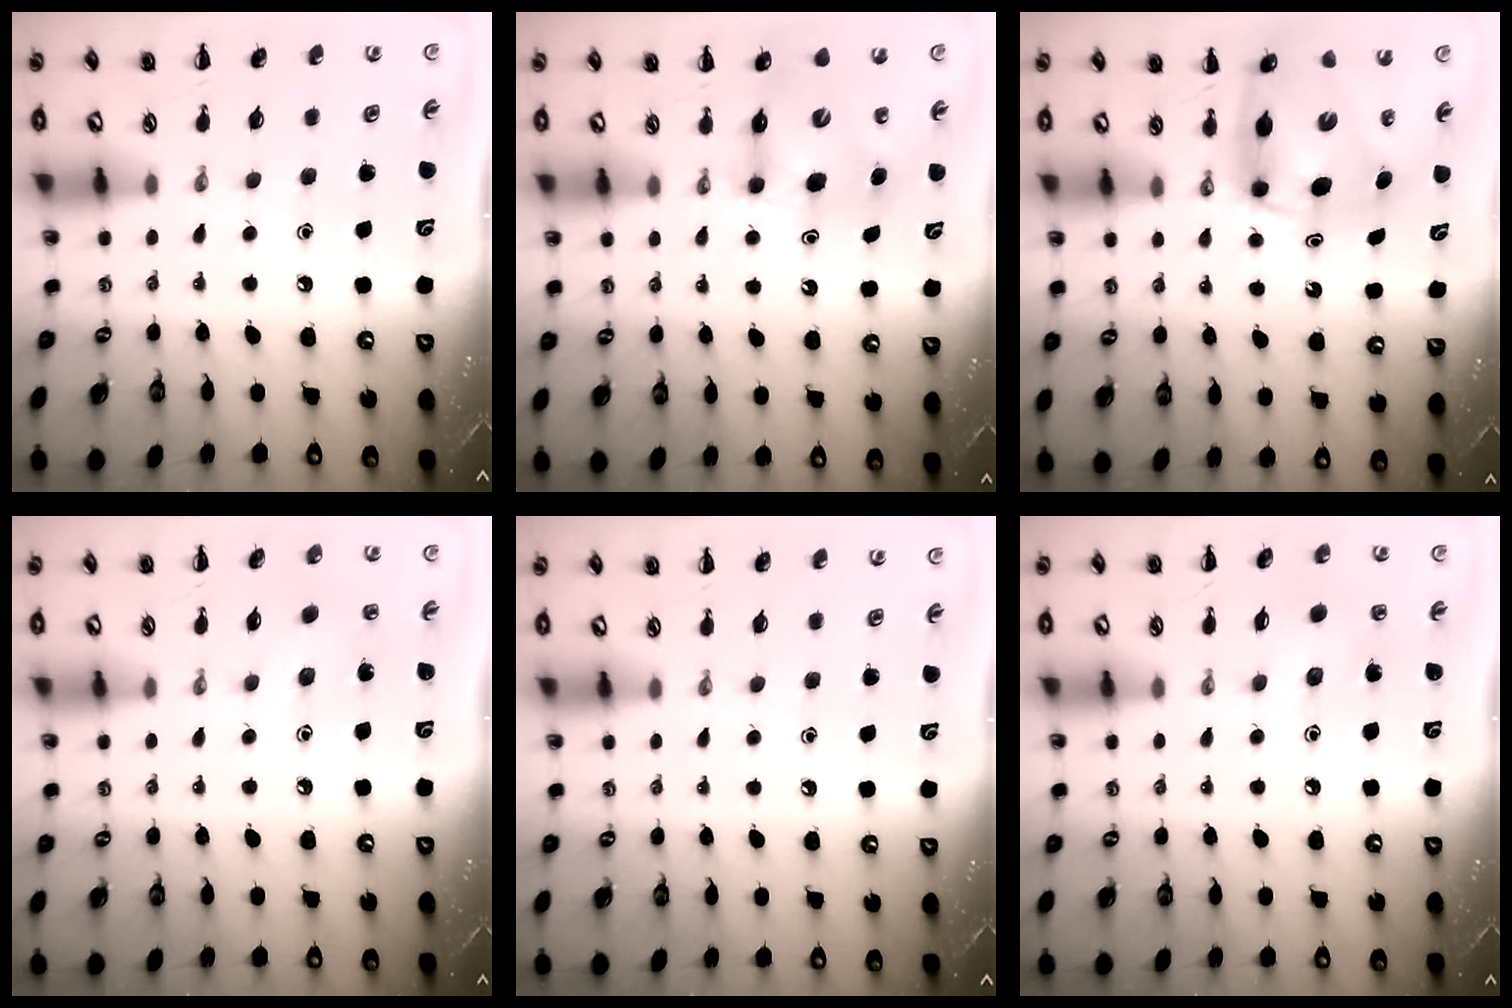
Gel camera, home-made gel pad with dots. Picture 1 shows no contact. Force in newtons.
{"total": 6.6, "press": 6.6, "slide": 0.8}
{"total": 8.4, "press": 8.1, "slide": 2.4}
{"total": 2.8, "press": 2.7, "slide": 0.9}
{"total": 0.0}
{"total": 2.9, "press": 2.8, "slide": 0.6}